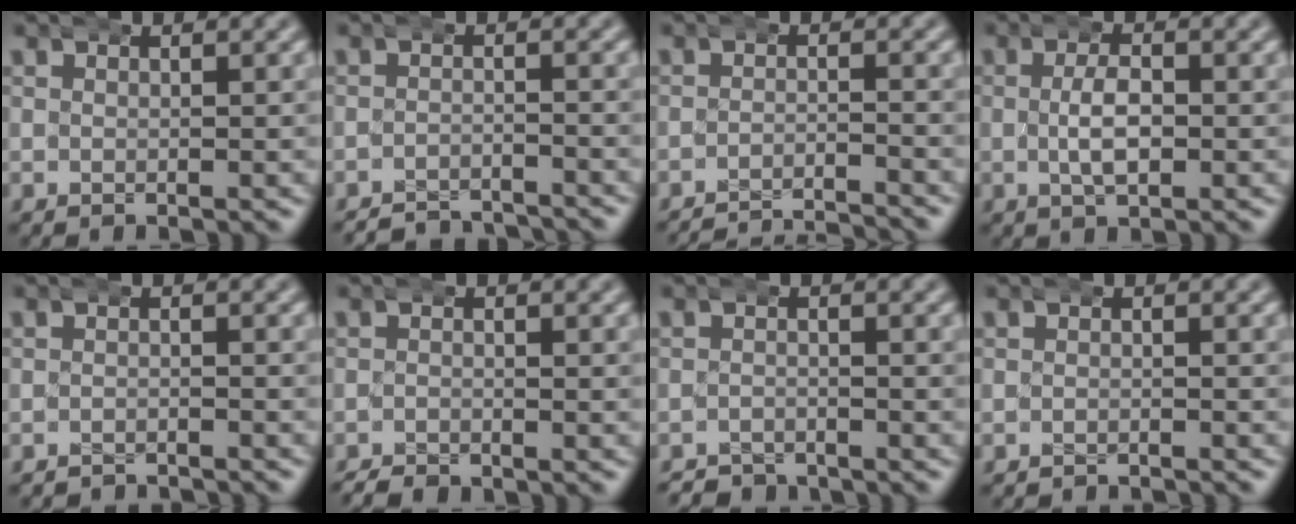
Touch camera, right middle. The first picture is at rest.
{"total": 5.4, "force": [-5.3, 1.0, 0.4], "torque": [-0.005, -0.015, -0.087]}
{"total": 10.2, "force": [-10.0, 1.7, 1.2], "torque": [0.003, -0.018, -0.159]}
{"total": 3.3, "force": [-0.6, 1.7, 2.8], "torque": [-0.052, 0.004, -0.011]}
{"total": 2.7, "force": [-2.7, 0.3, -0.1], "torque": [-0.004, -0.006, -0.044]}
{"total": 2.2, "force": [-2.0, 0.9, 0.4], "torque": [-0.016, -0.009, -0.034]}
{"total": 2.8, "force": [-2.6, 0.9, -0.2], "torque": [-0.001, -0.010, -0.044]}
{"total": 2.0, "force": [-2.0, 0.2, 0.0], "torque": [-0.008, -0.004, -0.033]}